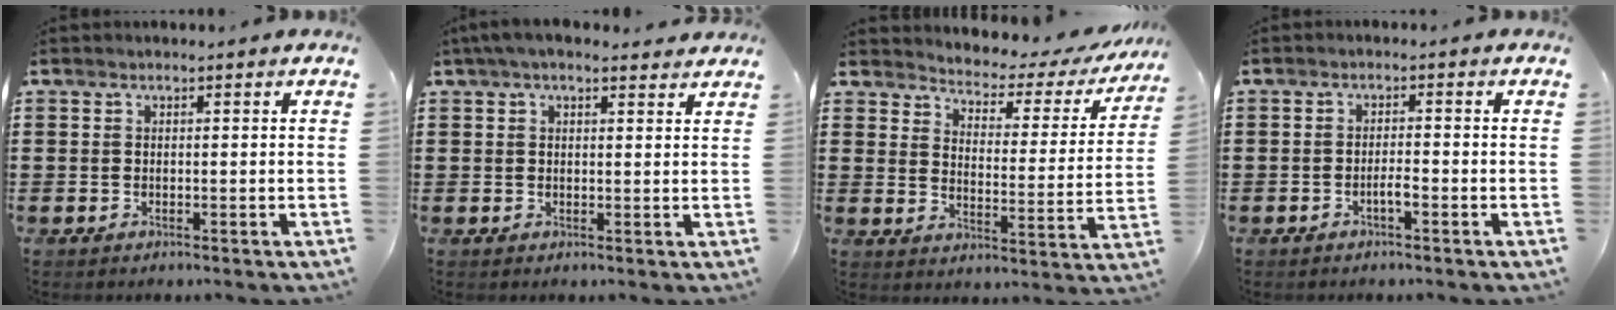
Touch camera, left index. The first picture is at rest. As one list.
[{"total": 3.5, "force": [2.8, 1.0, 2.0], "torque": [-0.045, 0.003, 0.051]}, {"total": 2.9, "force": [2.6, 1.0, 0.8], "torque": [-0.028, -0.027, 0.032]}, {"total": 1.9, "force": [-1.0, 0.3, 1.6], "torque": [-0.030, 0.001, -0.017]}]